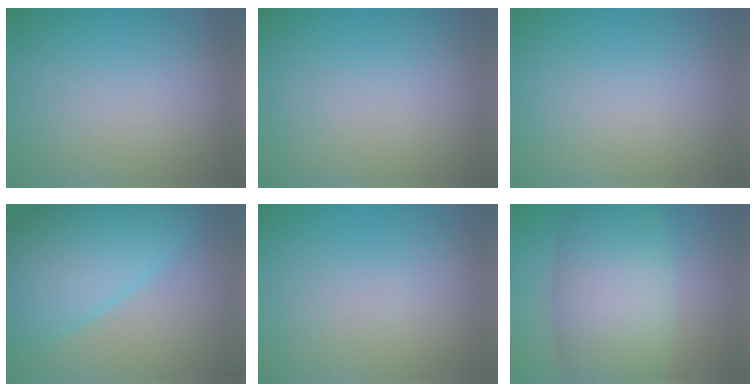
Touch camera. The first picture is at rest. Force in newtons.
{"total": 0.0}
{"total": 0.0}
{"total": 10.9, "press": 10.9, "slide": 0.3}
{"total": 0.0}
{"total": 9.2, "press": 9.1, "slide": 0.4}